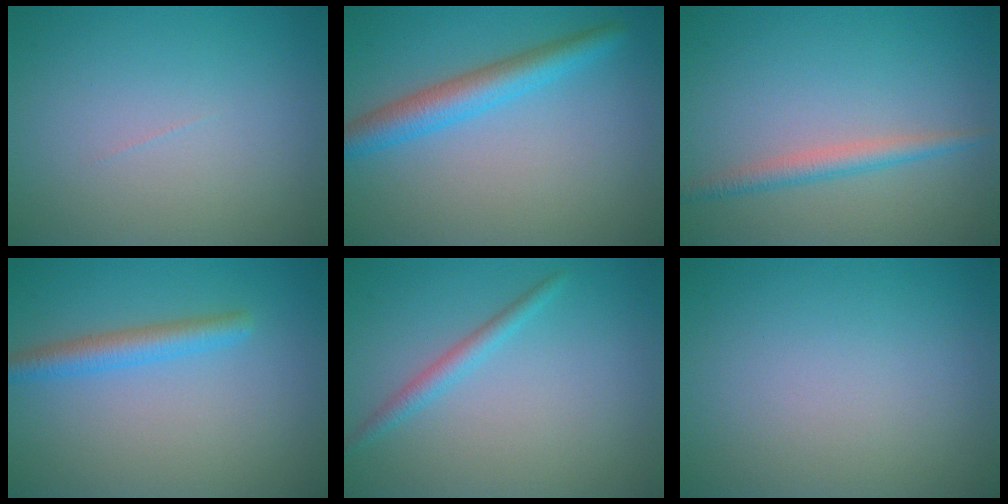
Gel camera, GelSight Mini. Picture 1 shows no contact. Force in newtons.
{"total": 4.0, "press": 4.0, "slide": 0.2}
{"total": 2.1, "press": 2.1, "slide": 0.0}
{"total": 2.7, "press": 2.7, "slide": 0.1}
{"total": 1.7, "press": 1.7, "slide": 0.1}
{"total": 0.0}